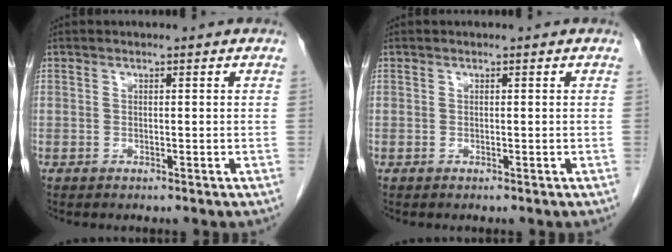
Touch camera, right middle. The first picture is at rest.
{"total": 0.0}